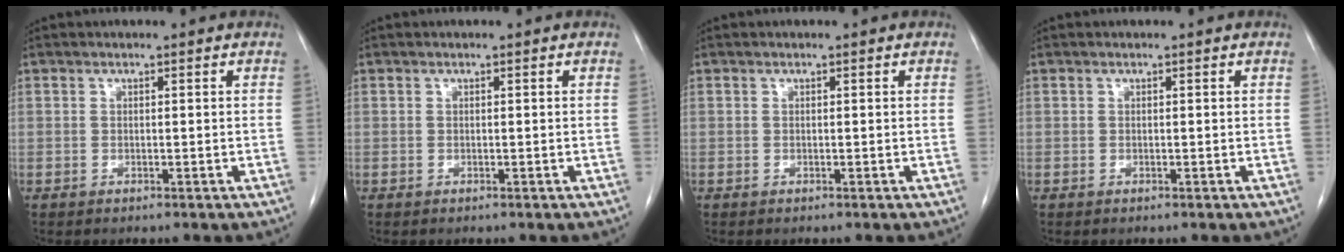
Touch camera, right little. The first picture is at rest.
{"total": 0.0}
{"total": 0.0}
{"total": 0.0}